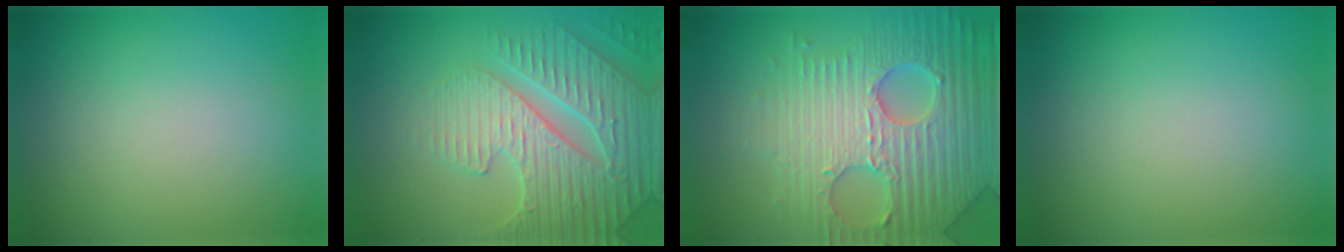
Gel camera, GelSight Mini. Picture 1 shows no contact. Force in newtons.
{"total": 5.3, "press": 5.1, "slide": 1.4}
{"total": 7.3, "press": 7.0, "slide": 1.8}
{"total": 0.0}